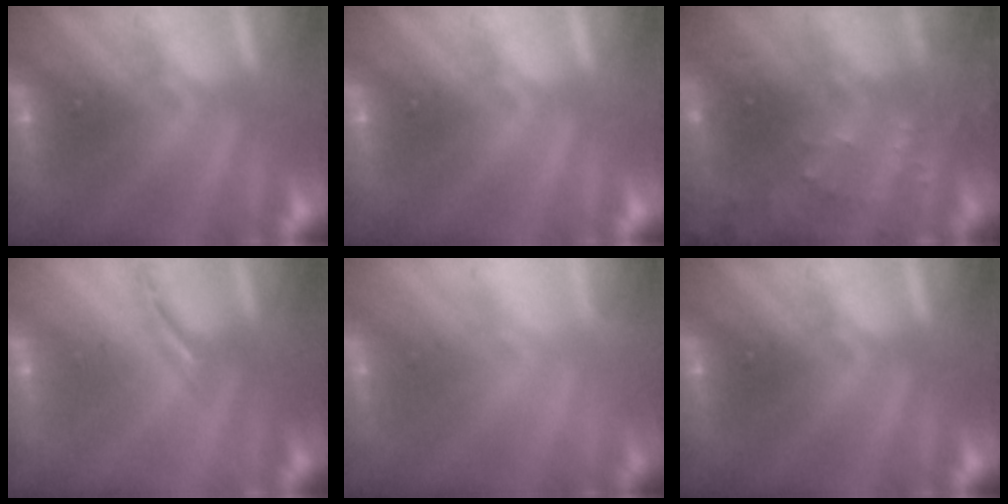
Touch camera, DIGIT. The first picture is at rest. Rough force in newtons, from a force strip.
{"total": 0.0}
{"total": 7.6}
{"total": 1.3}
{"total": 1.7}
{"total": 0.0}